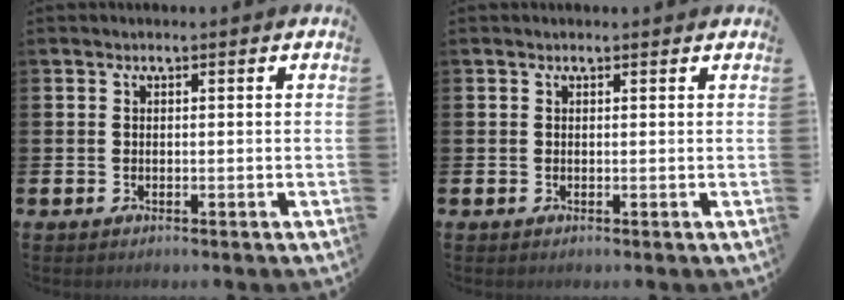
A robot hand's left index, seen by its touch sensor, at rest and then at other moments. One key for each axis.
{"total": 0.0}